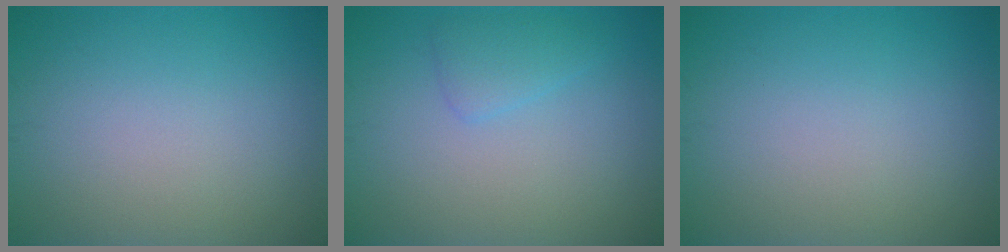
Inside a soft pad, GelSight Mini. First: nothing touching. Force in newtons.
{"total": 1.7, "press": 1.7, "slide": 0.1}
{"total": 0.0}